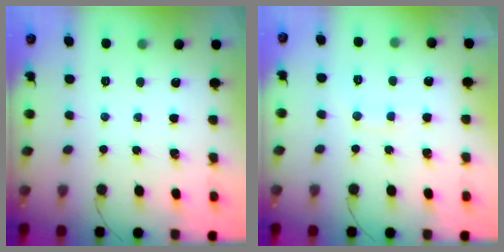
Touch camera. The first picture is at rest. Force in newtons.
{"total": 6.4, "press": 6.3, "slide": 1.2}